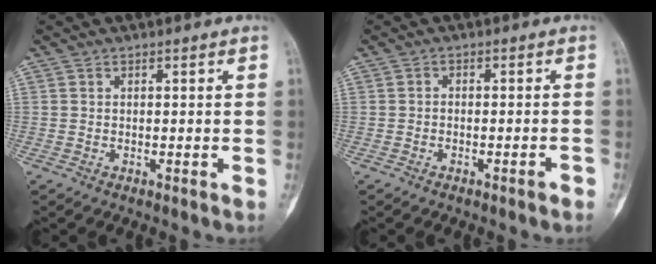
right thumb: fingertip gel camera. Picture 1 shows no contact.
{"total": 1.7, "force": [-1.2, 0.3, 1.2], "torque": [-0.017, 0.004, -0.020]}